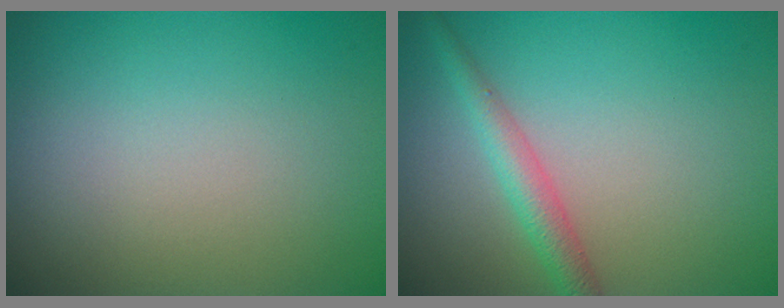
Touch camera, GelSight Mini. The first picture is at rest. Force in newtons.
{"total": 2.4, "press": 2.4, "slide": 0.1}